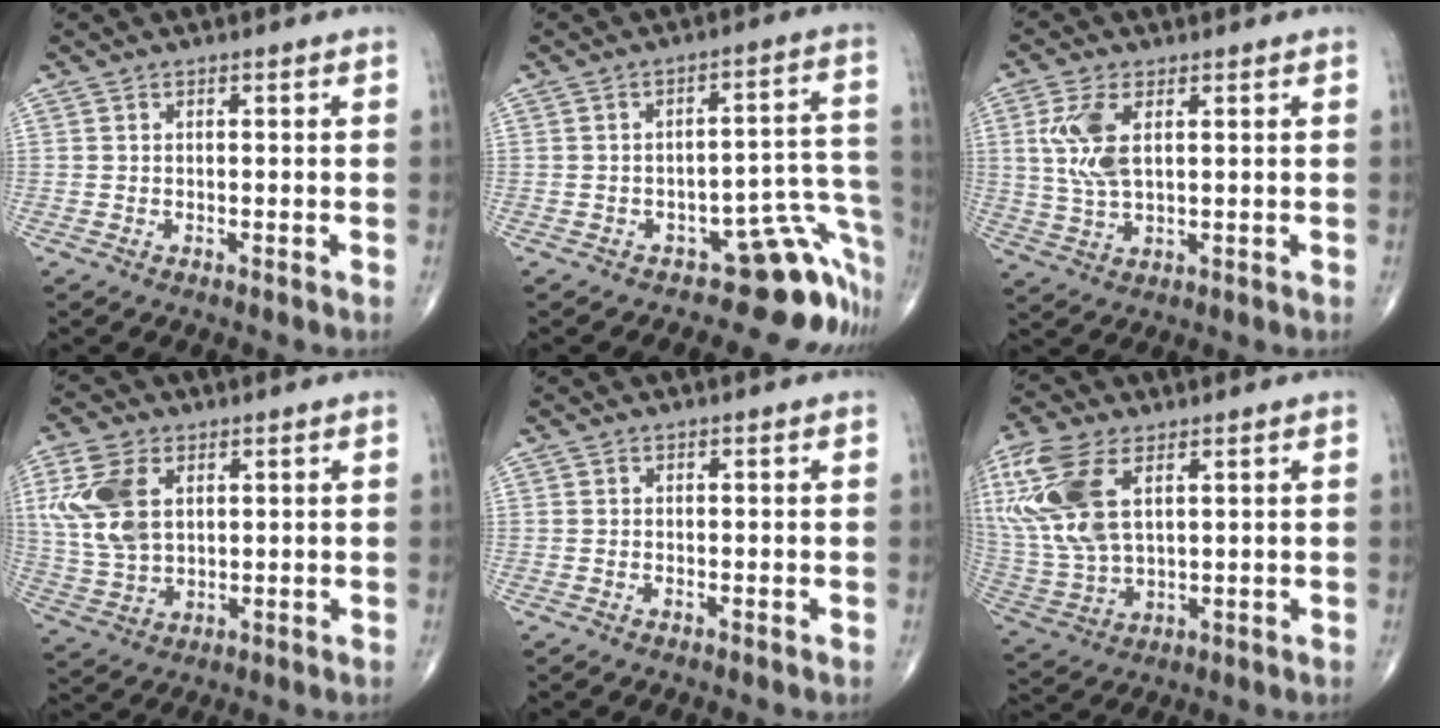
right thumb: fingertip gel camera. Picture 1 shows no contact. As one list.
[{"total": 10.0, "force": [-7.6, 4.4, 4.8], "torque": [0.020, 0.119, -0.102]}, {"total": 8.1, "force": [2.1, 3.8, 6.8], "torque": [-0.152, -0.005, 0.045]}, {"total": 11.7, "force": [3.5, 7.4, 8.5], "torque": [-0.177, -0.004, 0.074]}, {"total": 0.0}, {"total": 17.2, "force": [6.0, 9.0, 13.3], "torque": [-0.310, -0.012, 0.123]}]